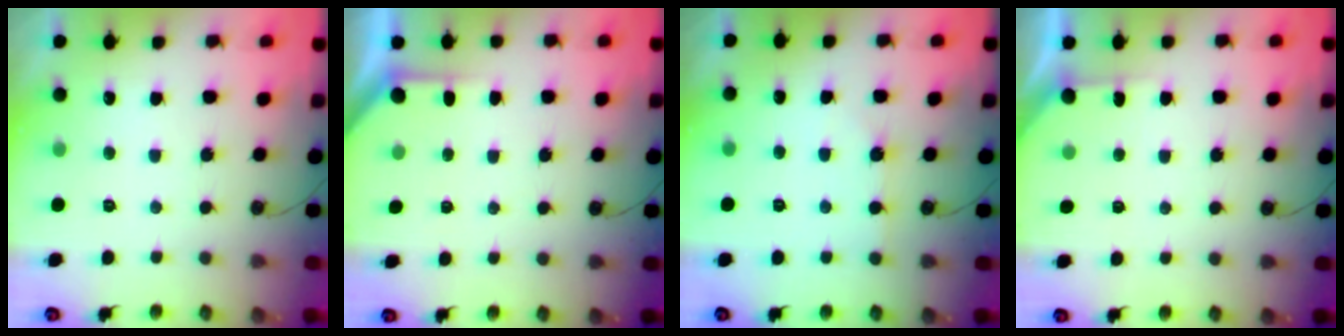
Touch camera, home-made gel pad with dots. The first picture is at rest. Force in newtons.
{"total": 2.2, "press": 2.2, "slide": 0.3}
{"total": 2.9, "press": 2.8, "slide": 0.5}
{"total": 3.5, "press": 3.5, "slide": 0.4}